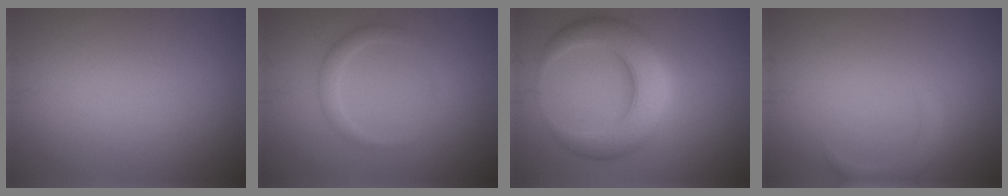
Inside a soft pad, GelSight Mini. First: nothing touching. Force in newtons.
{"total": 1.8, "press": 1.8, "slide": 0.1}
{"total": 7.5, "press": 7.5, "slide": 0.2}
{"total": 1.6, "press": 1.6, "slide": 0.1}